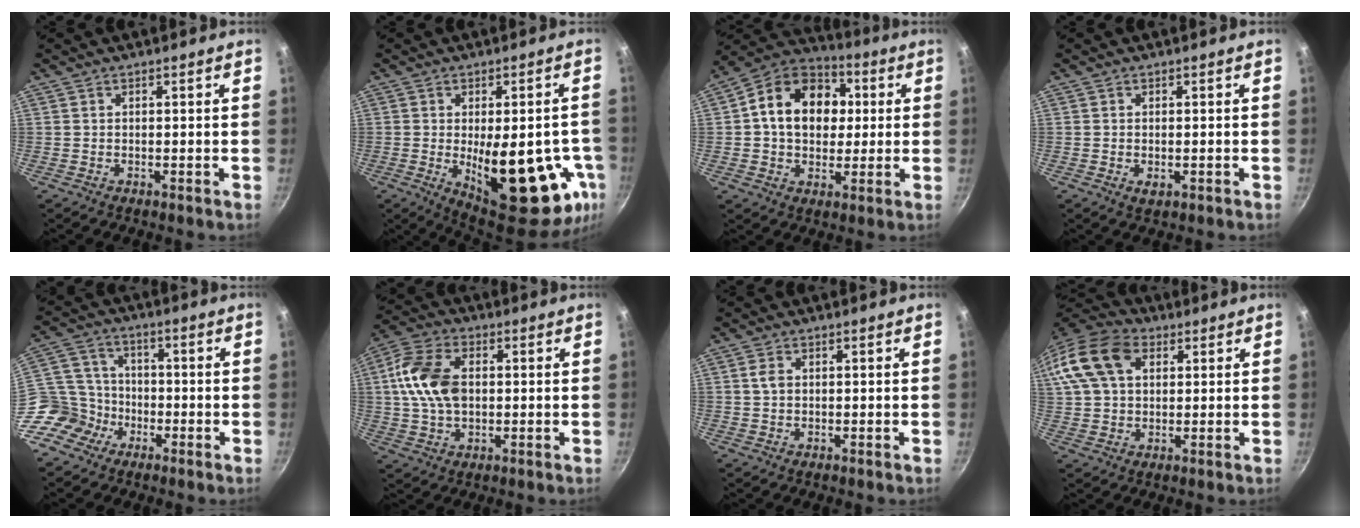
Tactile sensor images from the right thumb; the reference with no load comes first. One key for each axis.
{"total": 23.1, "fx": -5.3, "fy": 9.8, "fz": 20.2, "tx": -0.225, "ty": -0.014, "tz": -0.049}
{"total": 16.6, "fx": 2.4, "fy": 12.7, "fz": 10.4, "tx": -0.141, "ty": 0.023, "tz": 0.023}
{"total": 1.9, "fx": -0.4, "fy": 1.1, "fz": 1.5, "tx": -0.025, "ty": -0.004, "tz": -0.005}
{"total": 10.5, "fx": -5.4, "fy": 8.5, "fz": 3.1, "tx": -0.024, "ty": 0.053, "tz": -0.110}
{"total": 13.0, "fx": 1.4, "fy": 8.5, "fz": 9.8, "tx": -0.176, "ty": 0.016, "tz": 0.014}
{"total": 2.2, "fx": 0.4, "fy": 1.6, "fz": 1.4, "tx": -0.027, "ty": 0.001, "tz": 0.005}
{"total": 19.2, "fx": 6.6, "fy": 13.3, "fz": 12.3, "tx": -0.265, "ty": 0.028, "tz": 0.109}